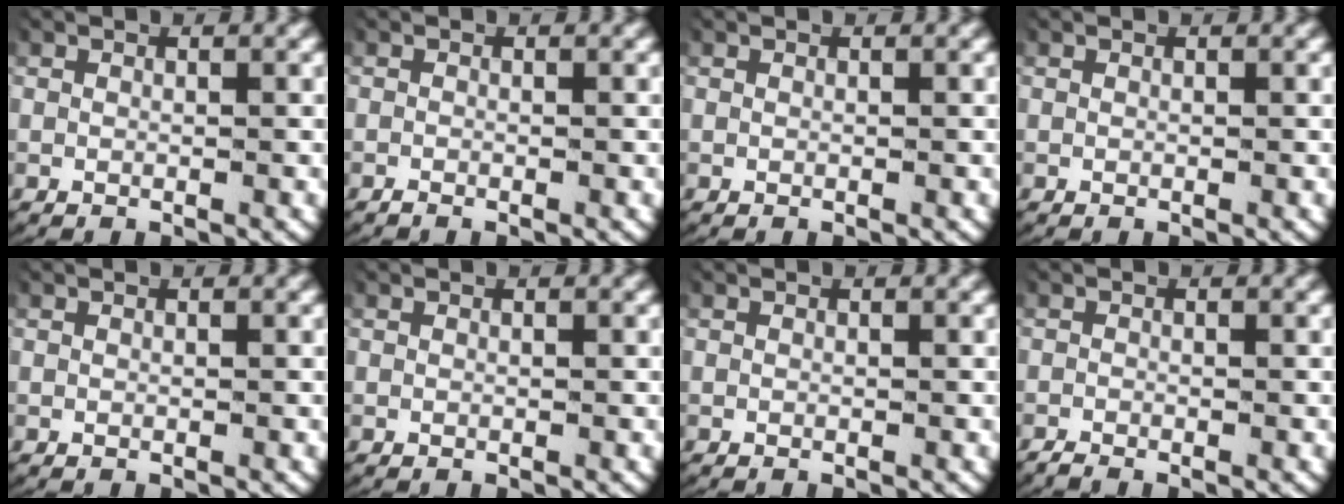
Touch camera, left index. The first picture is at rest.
{"total": 0.7, "force": [-0.7, 0.1, 0.1], "torque": [-0.003, -0.005, -0.011]}
{"total": 0.0}
{"total": 0.0}
{"total": 0.0}
{"total": 0.0}
{"total": 0.0}
{"total": 1.1, "force": [-1.0, 0.3, 0.2], "torque": [-0.006, -0.005, -0.017]}